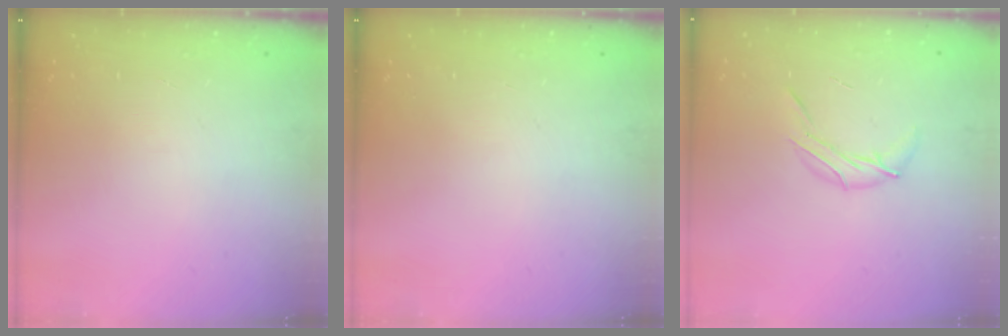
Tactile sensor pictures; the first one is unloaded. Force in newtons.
{"total": 0.0}
{"total": 7.4, "press": 7.2, "slide": 1.3}